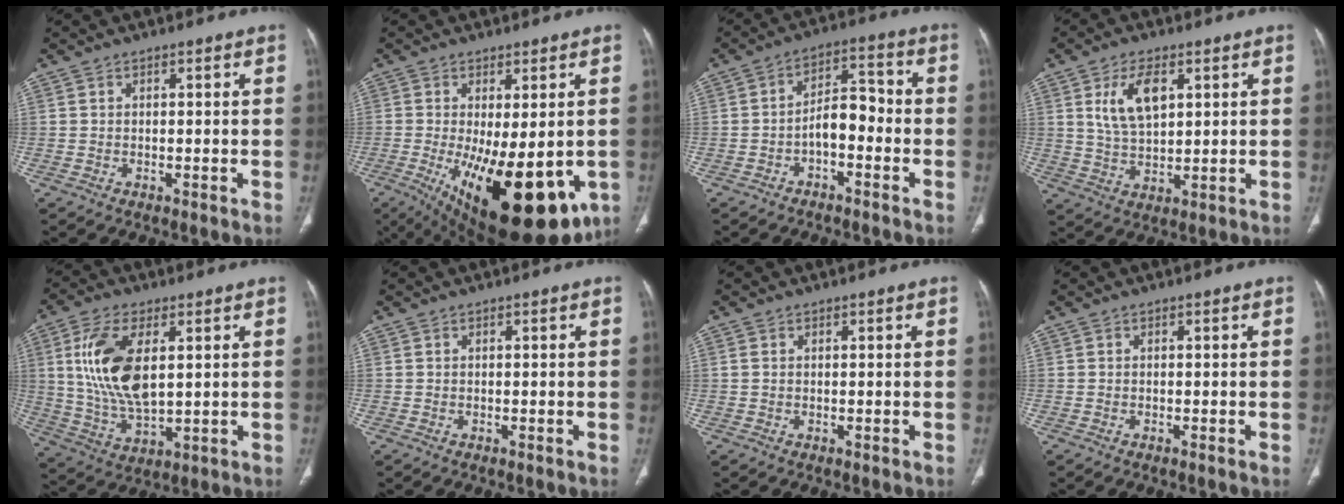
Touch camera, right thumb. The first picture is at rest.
{"total": 21.9, "force": [-6.5, 8.7, 19.0], "torque": [-0.251, -0.032, -0.071]}
{"total": 6.7, "force": [-2.3, 3.6, 5.1], "torque": [-0.072, 0.042, -0.045]}
{"total": 8.9, "force": [3.2, 4.5, 6.9], "torque": [-0.123, -0.011, 0.067]}
{"total": 14.9, "force": [3.4, 7.3, 12.6], "torque": [-0.252, -0.016, 0.072]}
{"total": 0.0}
{"total": 0.7, "force": [0.1, 0.5, 0.5], "torque": [-0.014, 0.004, 0.005]}
{"total": 0.0}